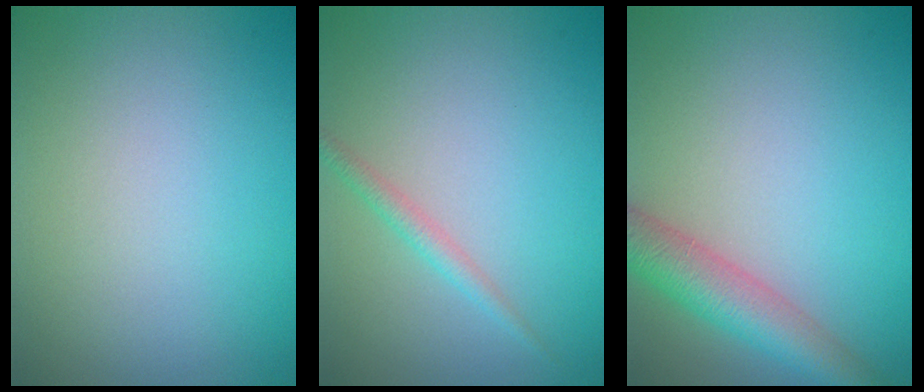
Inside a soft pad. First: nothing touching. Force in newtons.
{"total": 1.4, "press": 1.4, "slide": 0.1}
{"total": 4.8, "press": 4.8, "slide": 0.2}